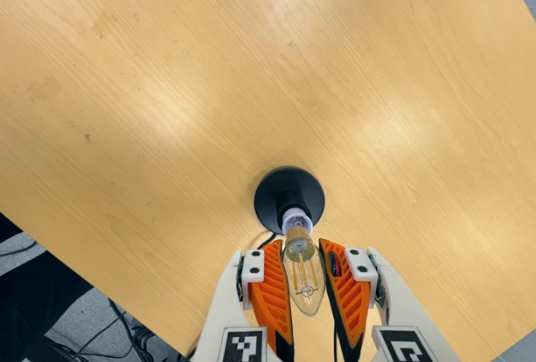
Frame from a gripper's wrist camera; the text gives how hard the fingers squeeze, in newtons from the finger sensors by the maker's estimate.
{"total": 19.0, "left": 20.2, "right": 17.7}